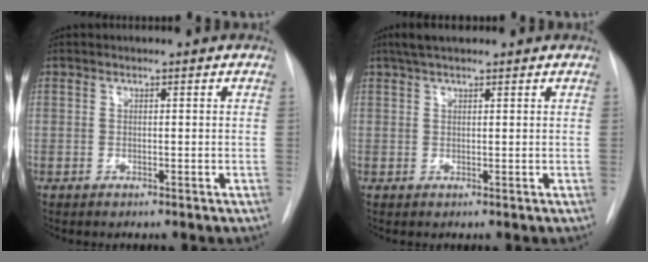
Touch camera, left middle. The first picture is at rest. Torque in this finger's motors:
{"motor_torque": [0.29, -0.28, 0.03, 0.01]}